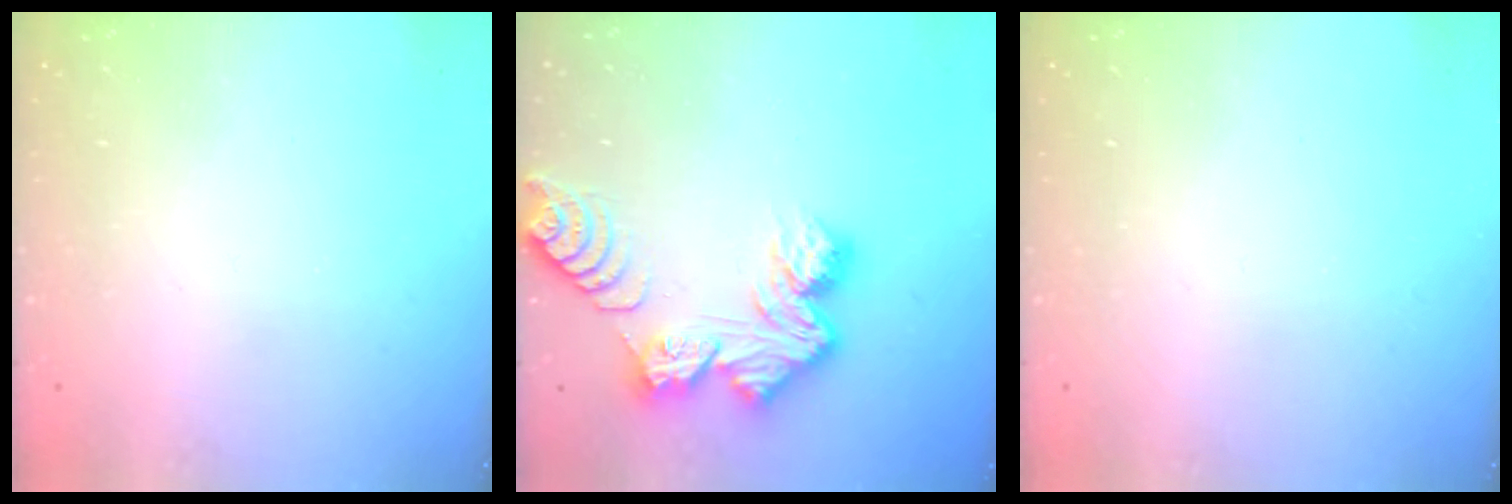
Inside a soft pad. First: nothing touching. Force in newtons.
{"total": 10.8, "press": 10.7, "slide": 1.1}
{"total": 0.0}